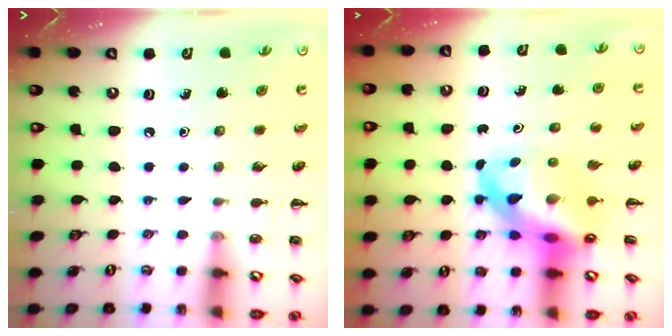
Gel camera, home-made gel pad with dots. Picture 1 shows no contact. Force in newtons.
{"total": 13.9, "press": 13.4, "slide": 3.7}